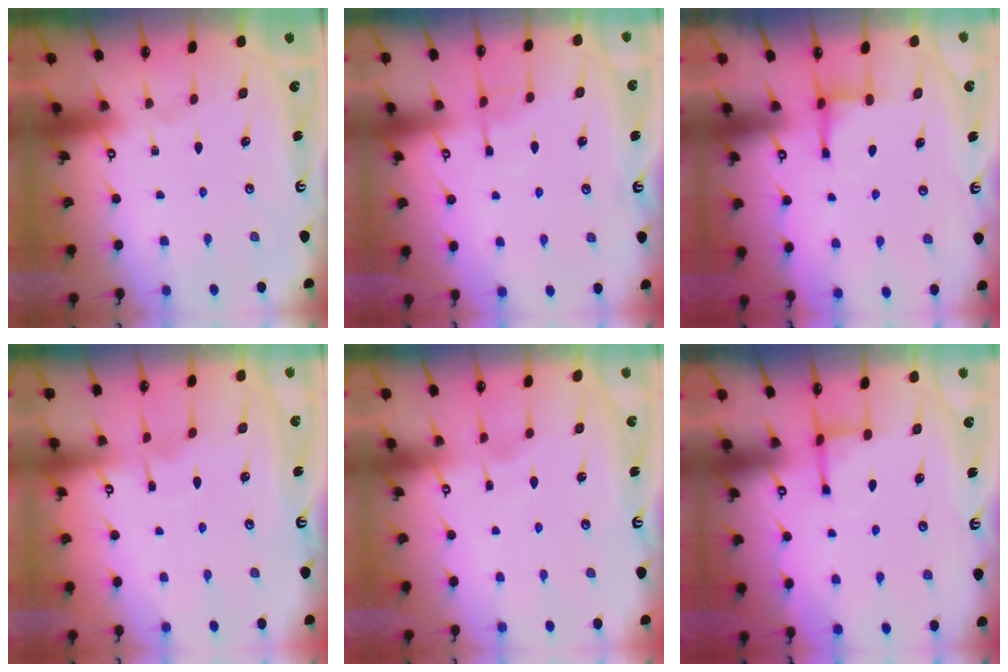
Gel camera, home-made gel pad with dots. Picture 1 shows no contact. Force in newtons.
{"total": 3.4, "press": 3.4, "slide": 0.6}
{"total": 3.9, "press": 3.9, "slide": 0.6}
{"total": 4.6, "press": 4.6, "slide": 0.4}
{"total": 2.3, "press": 2.3, "slide": 0.3}
{"total": 2.8, "press": 2.7, "slide": 0.6}